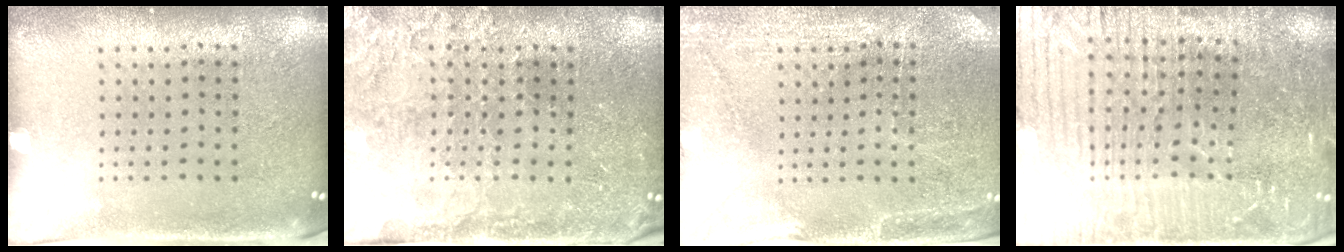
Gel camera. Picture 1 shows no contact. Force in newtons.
{"total": 3.3, "press": 3.1, "slide": 1.1}
{"total": 2.9, "press": 2.8, "slide": 0.5}
{"total": 4.7, "press": 4.4, "slide": 1.5}